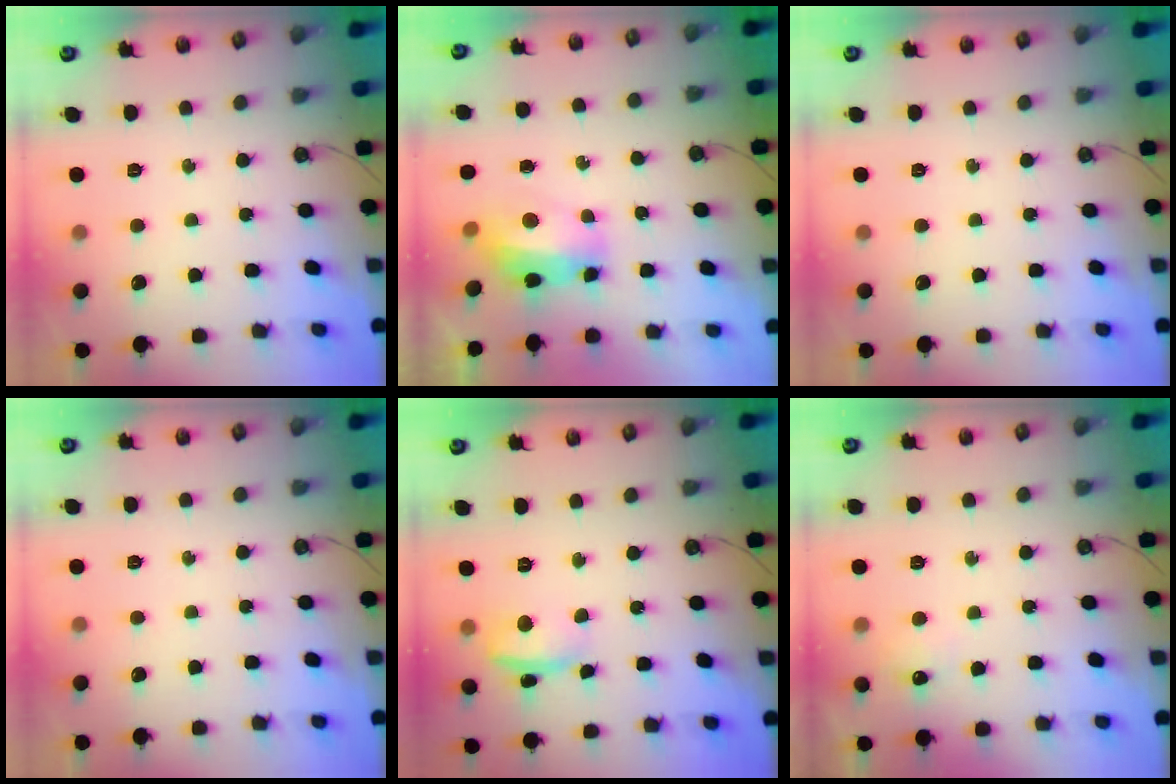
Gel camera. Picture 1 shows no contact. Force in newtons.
{"total": 8.0, "press": 7.9, "slide": 0.9}
{"total": 0.0}
{"total": 0.0}
{"total": 11.7, "press": 5.7, "slide": 10.3}
{"total": 5.5, "press": 5.5, "slide": 0.8}